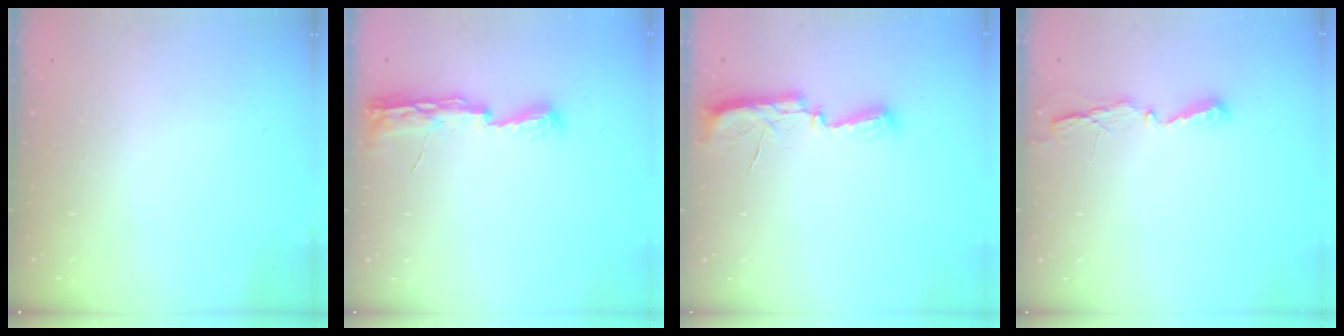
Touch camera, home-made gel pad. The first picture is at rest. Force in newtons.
{"total": 8.0, "press": 8.0, "slide": 0.7}
{"total": 8.8, "press": 8.2, "slide": 3.2}
{"total": 4.5, "press": 4.5, "slide": 0.4}